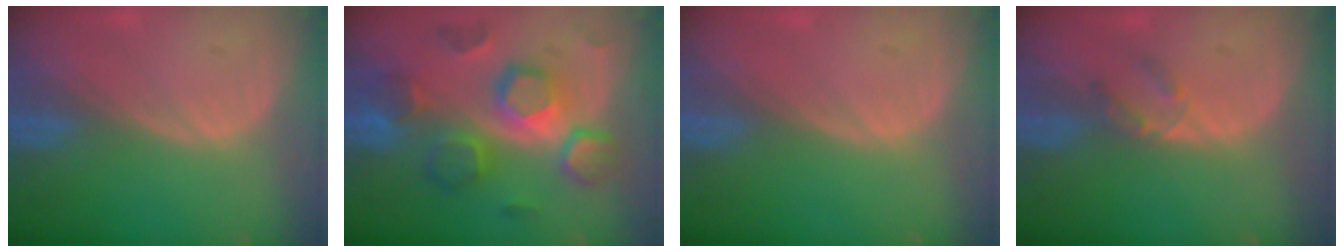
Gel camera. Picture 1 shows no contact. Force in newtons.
{"total": 10.4, "press": 10.4, "slide": 0.8}
{"total": 0.0}
{"total": 2.5, "press": 2.3, "slide": 1.0}